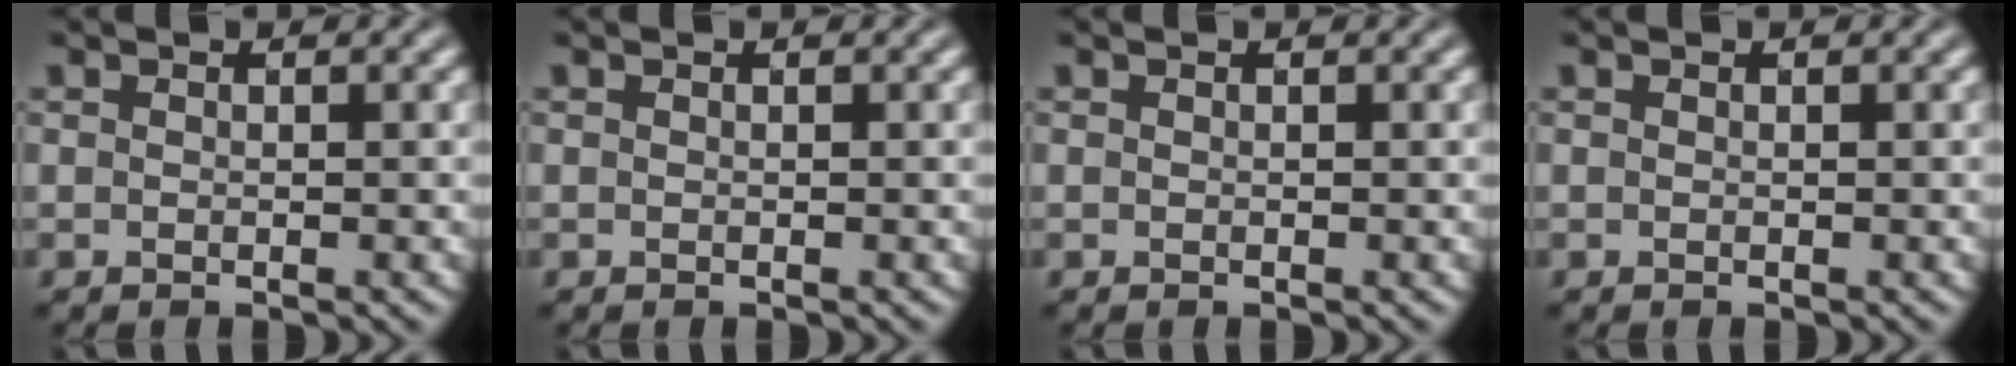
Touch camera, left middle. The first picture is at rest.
{"total": 0.0}
{"total": 0.0}
{"total": 0.0}